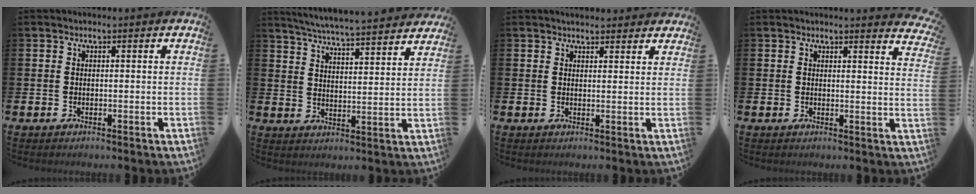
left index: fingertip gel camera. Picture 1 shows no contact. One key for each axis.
{"total": 5.9, "fx": 5.8, "fy": -0.3, "fz": 1.2, "tx": -0.049, "ty": -0.043, "tz": 0.101}
{"total": 2.3, "fx": 2.3, "fy": 0.5, "fz": 0.1, "tx": 0.003, "ty": -0.009, "tz": 0.040}
{"total": 2.5, "fx": 2.5, "fy": -0.1, "fz": 0.0, "tx": 0.005, "ty": -0.018, "tz": 0.043}